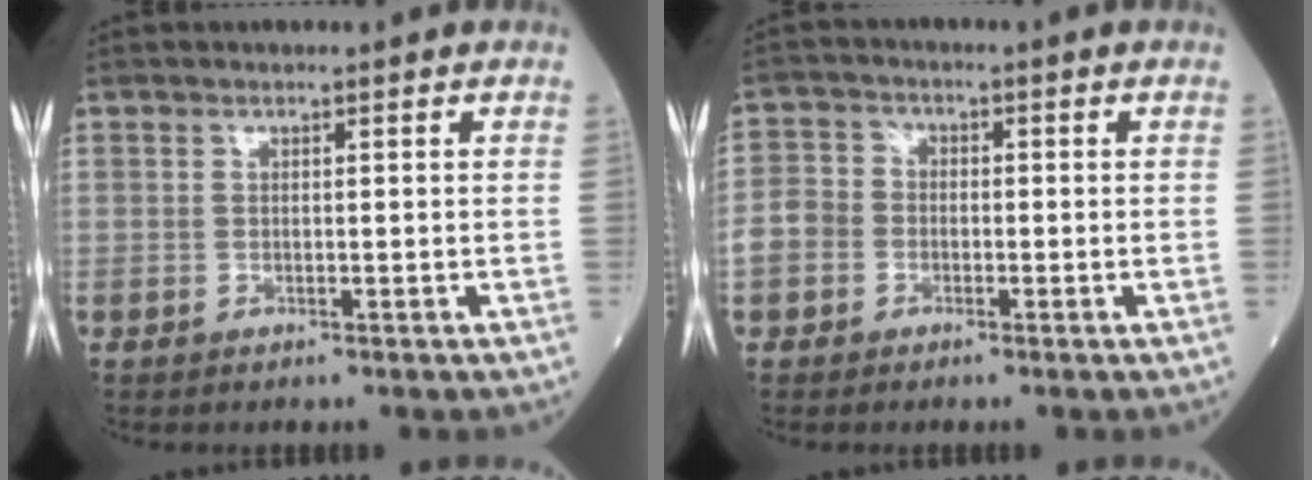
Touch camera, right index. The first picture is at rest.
{"total": 5.3, "force": [-1.6, 4.6, 2.1], "torque": [-0.062, 0.019, -0.037]}